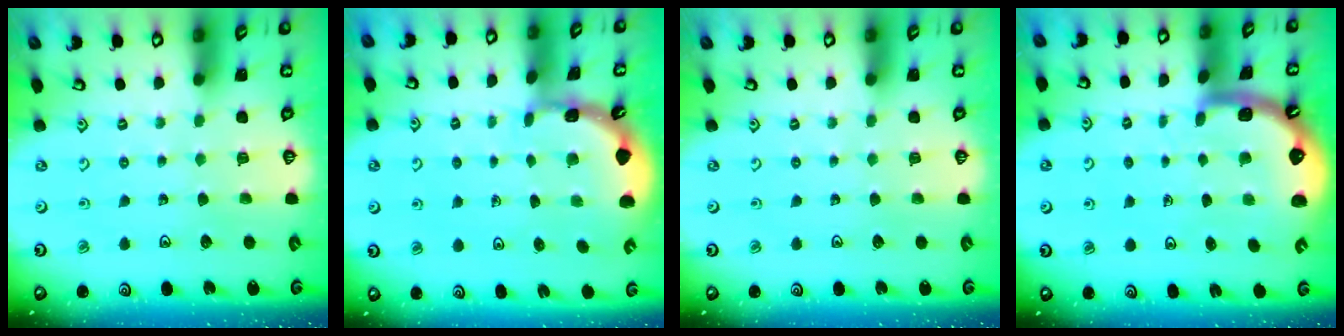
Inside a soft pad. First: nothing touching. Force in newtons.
{"total": 1.6, "press": 1.6, "slide": 0.3}
{"total": 0.0}
{"total": 3.0, "press": 3.0, "slide": 0.4}